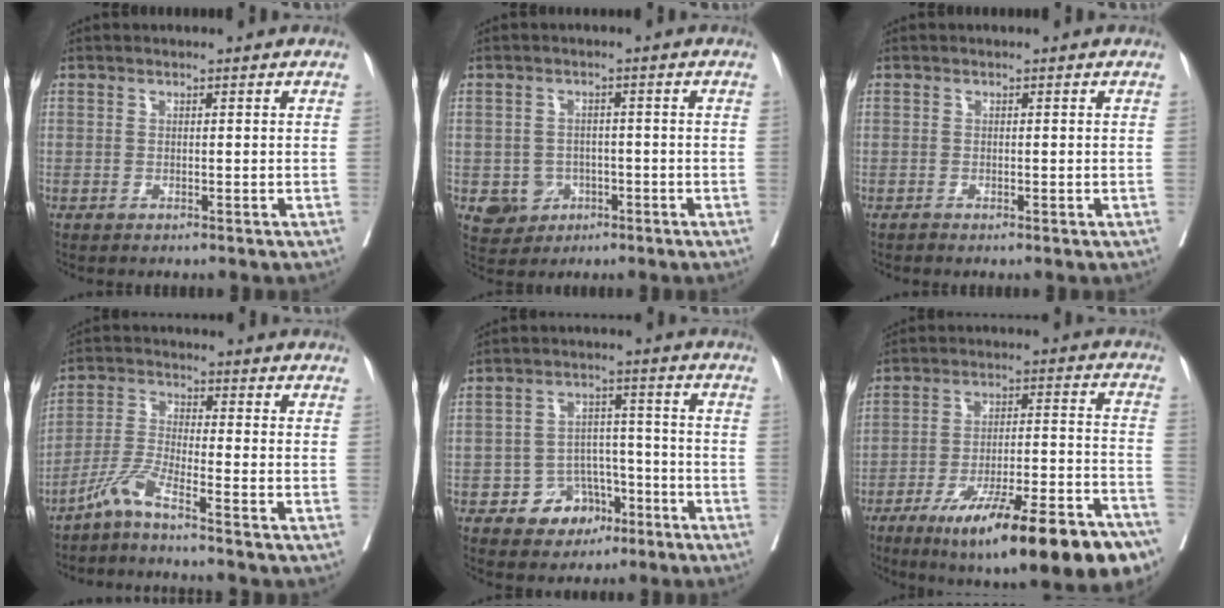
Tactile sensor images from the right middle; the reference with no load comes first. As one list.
[{"total": 4.4, "force": [-1.6, 4.1, 0.7], "torque": [0.000, 0.010, -0.017]}, {"total": 0.0}, {"total": 4.3, "force": [-3.5, -0.9, 2.3], "torque": [-0.056, -0.015, -0.081]}, {"total": 6.7, "force": [-3.6, 5.1, 2.4], "torque": [-0.027, 0.019, -0.050]}, {"total": 23.9, "force": [-15.8, 3.8, 17.5], "torque": [-0.189, 0.012, -0.242]}]